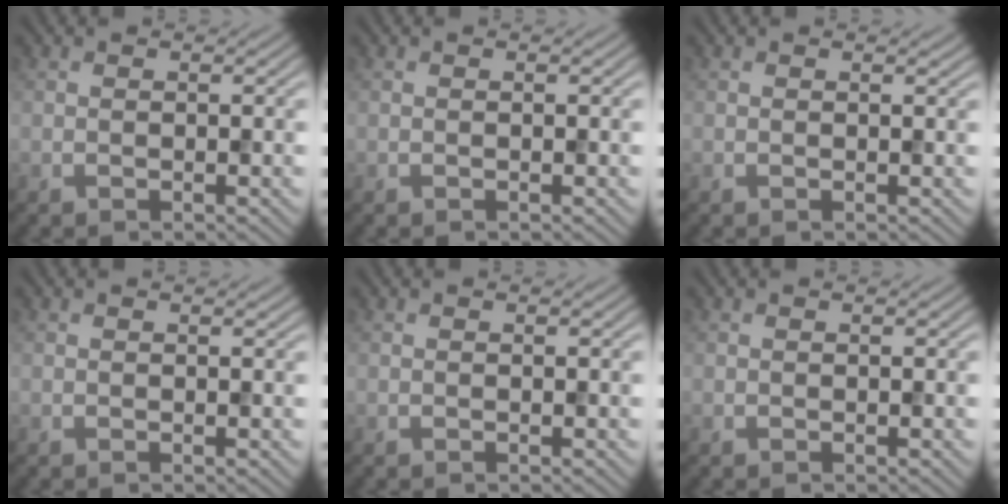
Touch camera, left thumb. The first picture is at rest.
{"total": 0.0}
{"total": 0.0}
{"total": 0.0}
{"total": 0.0}
{"total": 0.0}